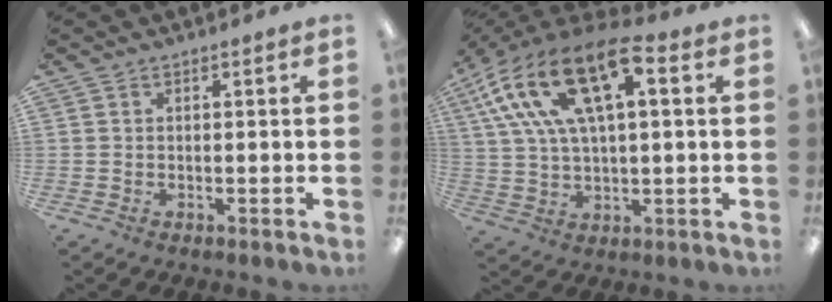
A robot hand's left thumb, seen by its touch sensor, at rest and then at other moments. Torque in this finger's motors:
{"motor_torque": [0.27, 1.78, 2.07, -0.70, 0.28]}